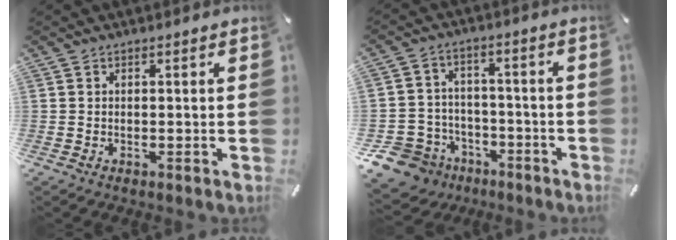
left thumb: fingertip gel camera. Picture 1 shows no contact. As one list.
[{"total": 10.7, "force": [-6.4, 8.2, 2.3], "torque": [-0.072, 0.039, -0.114]}]